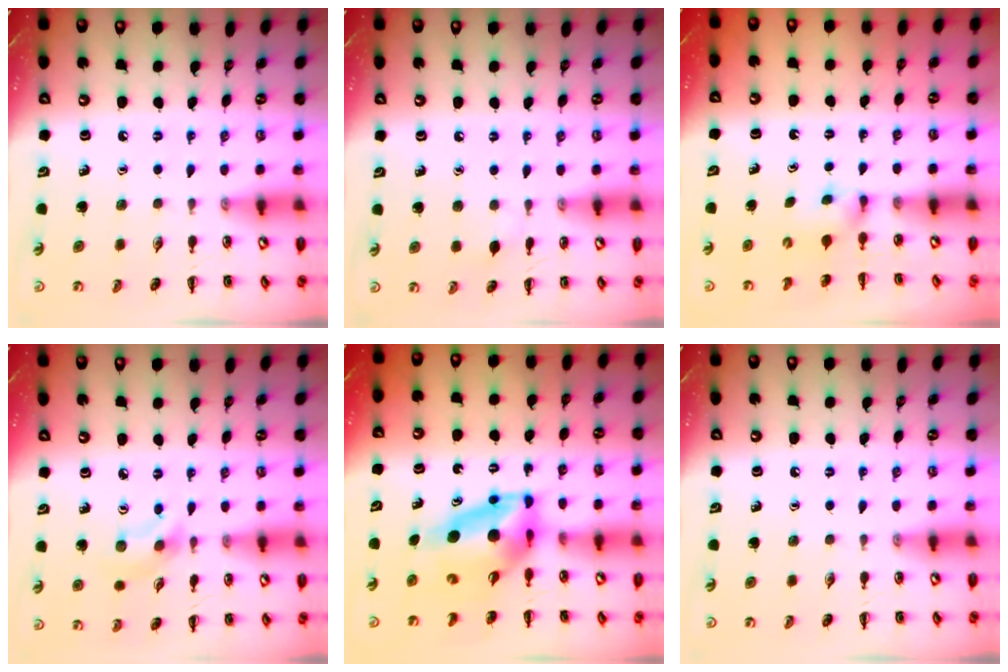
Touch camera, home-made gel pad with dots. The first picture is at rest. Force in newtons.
{"total": 3.7, "press": 3.4, "slide": 1.5}
{"total": 2.4, "press": 2.3, "slide": 0.9}
{"total": 3.1, "press": 3.0, "slide": 0.8}
{"total": 7.9, "press": 7.6, "slide": 2.3}
{"total": 0.0}